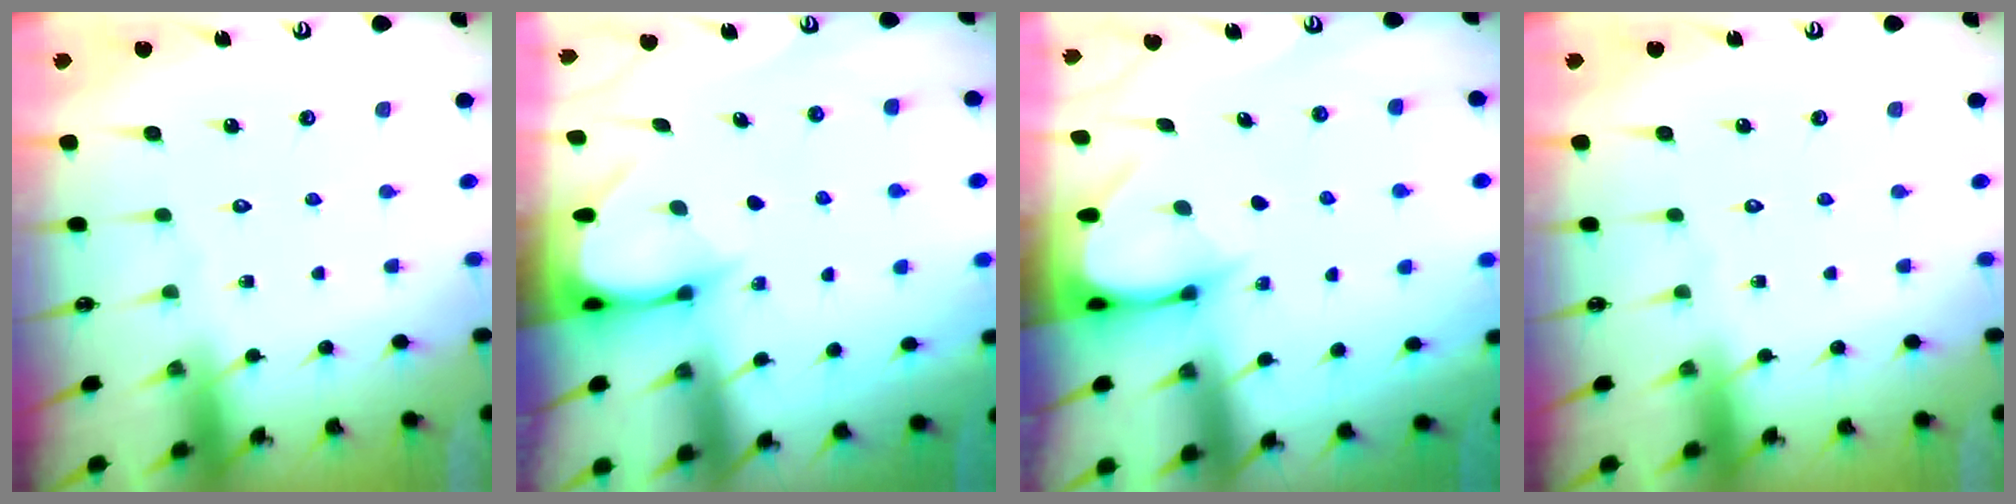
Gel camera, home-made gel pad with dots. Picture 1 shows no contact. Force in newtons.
{"total": 3.3, "press": 3.3, "slide": 0.3}
{"total": 3.3, "press": 3.3, "slide": 0.3}
{"total": 0.0}